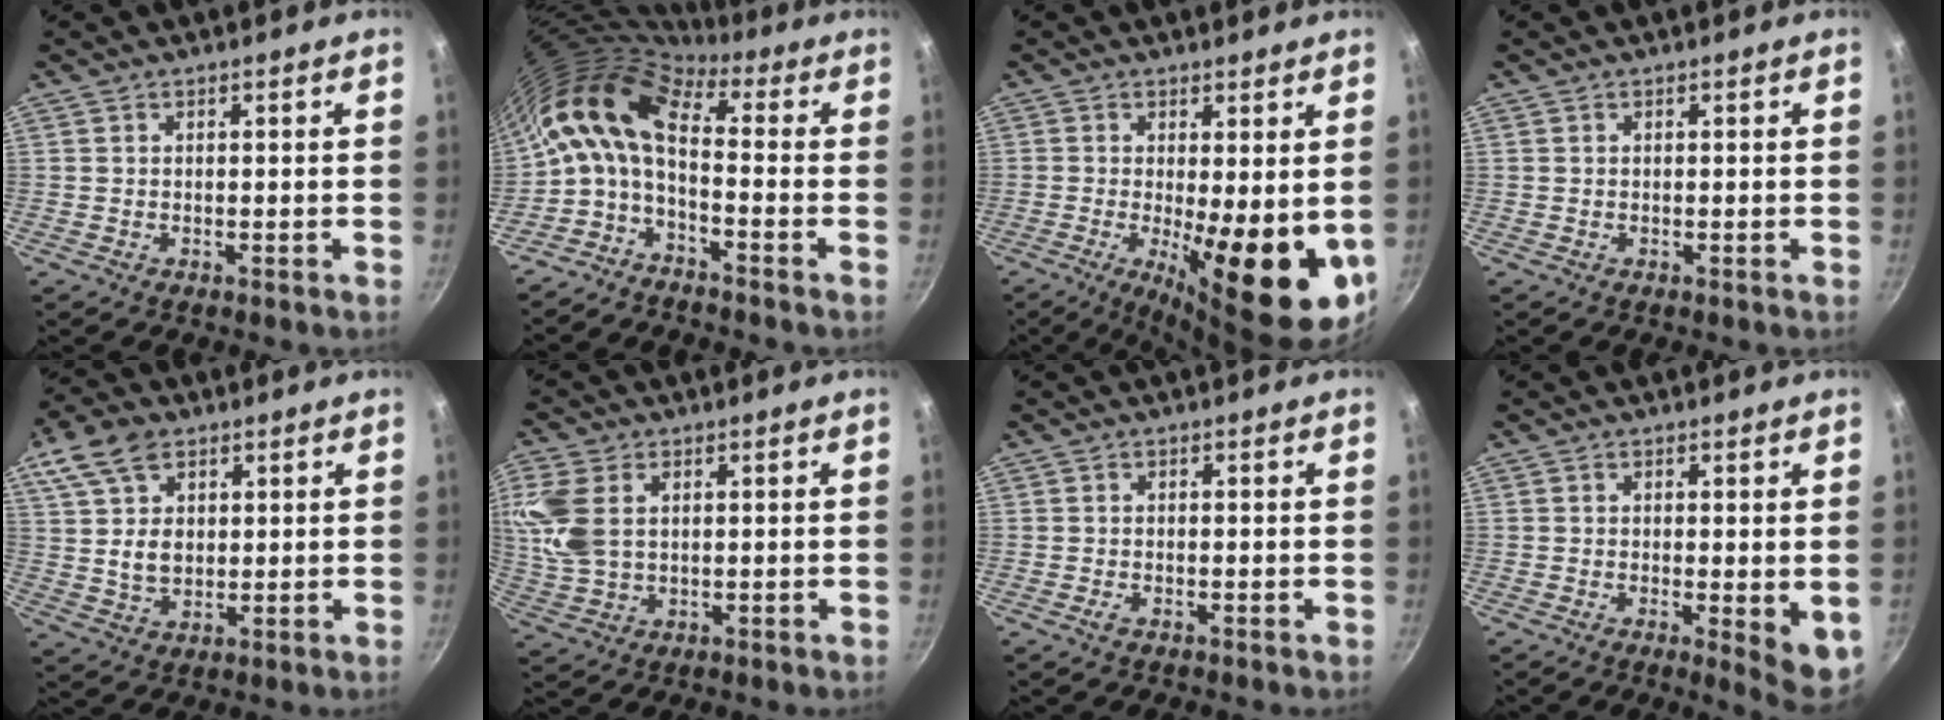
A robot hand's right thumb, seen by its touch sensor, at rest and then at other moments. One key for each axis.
{"total": 12.5, "fx": 0.5, "fy": 6.0, "fz": 11.0, "tx": -0.223, "ty": 0.025, "tz": -0.008}
{"total": 15.7, "fx": -1.9, "fy": 4.9, "fz": 14.8, "tx": -0.189, "ty": -0.025, "tz": -0.017}
{"total": 0.0}
{"total": 11.5, "fx": 4.6, "fy": 7.8, "fz": 7.1, "tx": -0.112, "ty": -0.012, "tz": 0.084}
{"total": 9.9, "fx": 2.2, "fy": 6.5, "fz": 7.1, "tx": -0.152, "ty": 0.000, "tz": 0.047}
{"total": 0.9, "fx": -0.5, "fy": 0.4, "fz": 0.7, "tx": -0.018, "ty": 0.002, "tz": -0.011}
{"total": 5.9, "fx": -0.4, "fy": 1.6, "fz": 5.6, "tx": -0.066, "ty": -0.011, "tz": -0.003}